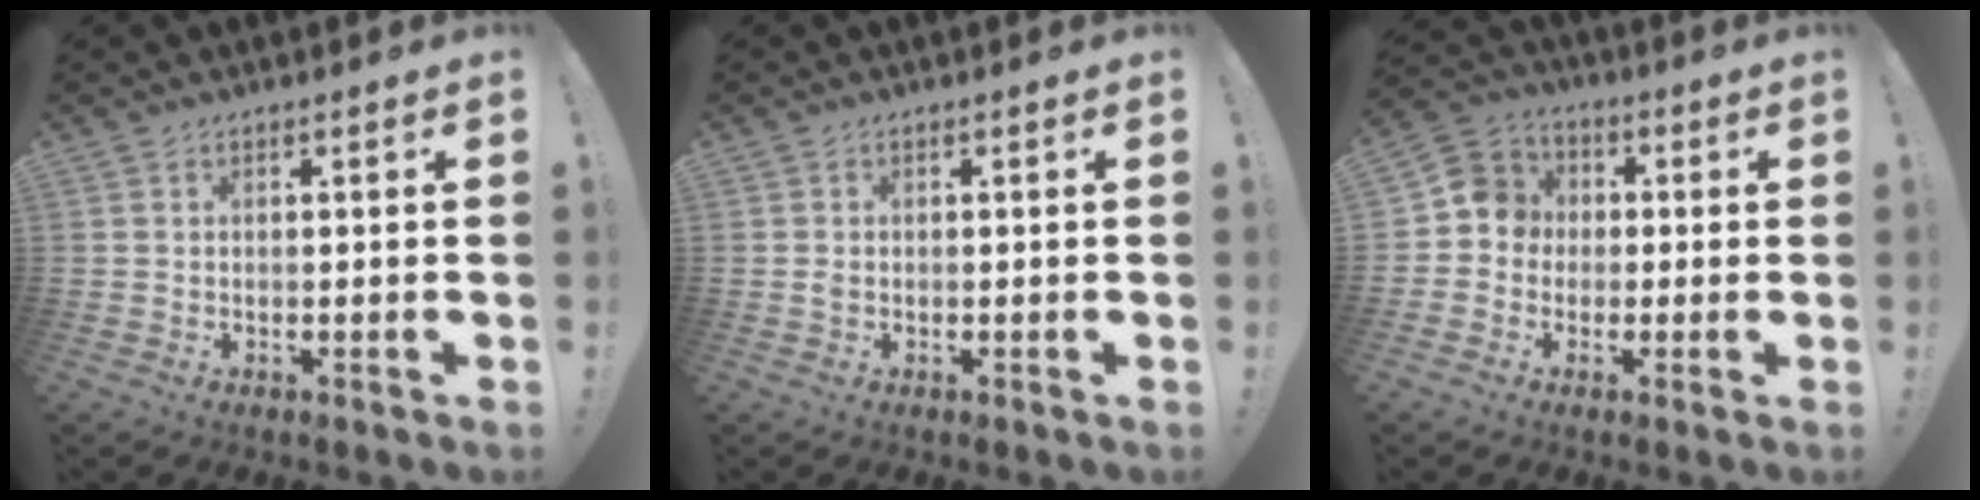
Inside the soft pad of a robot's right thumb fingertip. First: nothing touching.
{"total": 0.8, "force": [-0.4, 0.6, 0.4], "torque": [-0.012, 0.003, -0.005]}
{"total": 7.2, "force": [-0.9, 7.0, 1.8], "torque": [-0.031, 0.022, -0.014]}